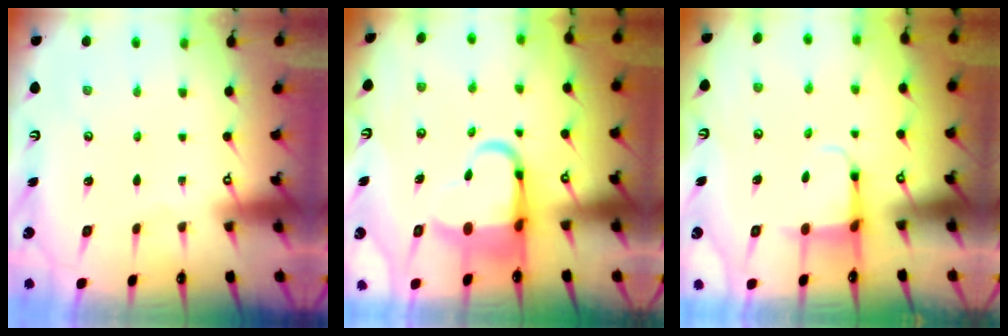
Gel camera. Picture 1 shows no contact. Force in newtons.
{"total": 8.2, "press": 7.9, "slide": 2.0}
{"total": 3.8, "press": 3.6, "slide": 1.3}